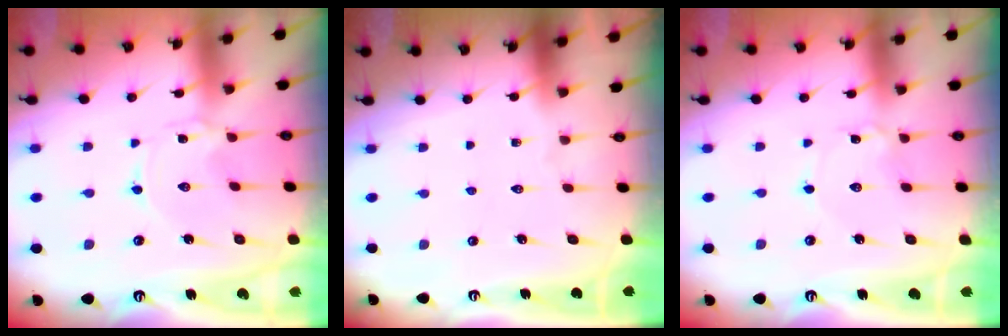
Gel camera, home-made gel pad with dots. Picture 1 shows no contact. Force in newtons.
{"total": 0.0}
{"total": 1.6, "press": 1.6, "slide": 0.1}